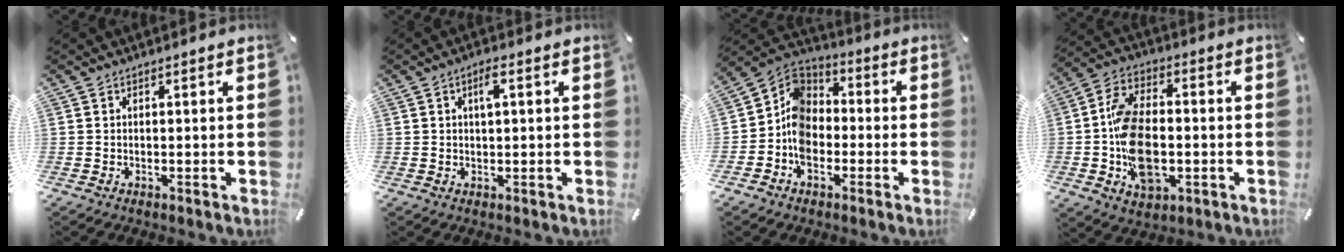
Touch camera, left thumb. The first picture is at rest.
{"total": 3.2, "force": [0.9, 1.2, 2.9], "torque": [-0.059, 0.007, 0.013]}
{"total": 10.0, "force": [-3.7, 8.0, 4.8], "torque": [-0.118, 0.019, -0.074]}
{"total": 14.2, "force": [-2.6, 8.9, 10.8], "torque": [-0.218, 0.008, -0.042]}